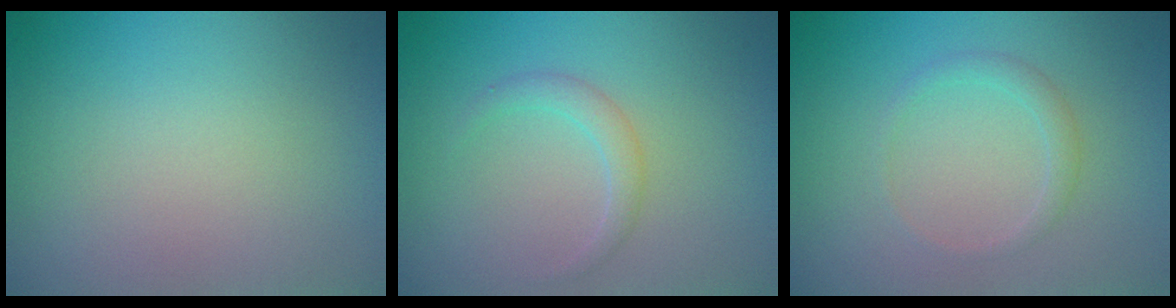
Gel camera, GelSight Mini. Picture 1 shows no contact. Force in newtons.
{"total": 1.4, "press": 1.4, "slide": 0.0}
{"total": 1.3, "press": 1.3, "slide": 0.0}